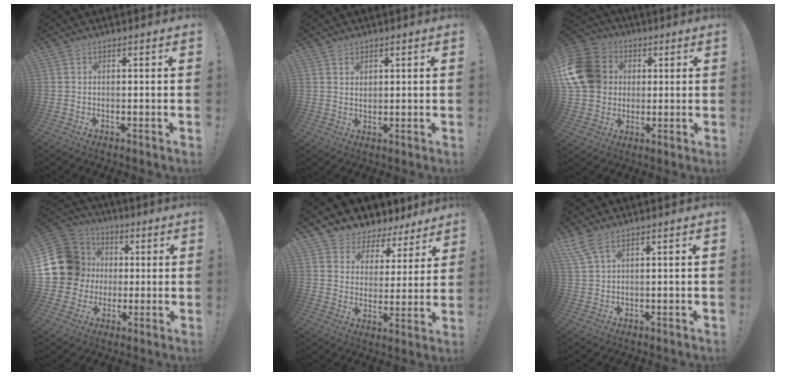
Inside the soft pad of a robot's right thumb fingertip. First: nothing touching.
{"total": 3.1, "force": [1.7, 2.4, 1.0], "torque": [-0.005, -0.013, 0.029]}
{"total": 17.3, "force": [3.0, 14.6, 8.8], "torque": [-0.147, 0.002, 0.066]}
{"total": 17.2, "force": [2.3, 15.8, 6.3], "torque": [-0.108, -0.005, 0.074]}
{"total": 5.6, "force": [4.2, 3.6, 0.6], "torque": [-0.015, -0.049, 0.084]}
{"total": 4.6, "force": [3.0, 1.1, 3.3], "torque": [-0.073, -0.006, 0.059]}